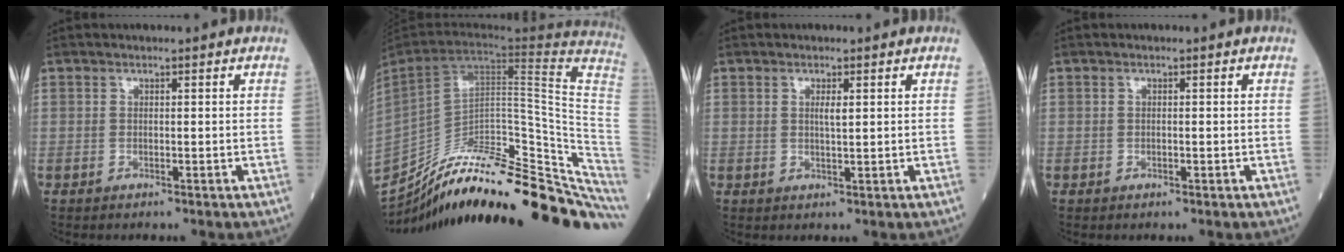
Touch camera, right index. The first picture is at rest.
{"total": 35.3, "force": [-29.0, 5.8, 19.4], "torque": [-0.204, -0.021, -0.403]}
{"total": 1.5, "force": [0.5, 0.2, 1.4], "torque": [-0.028, -0.001, 0.007]}
{"total": 0.0}